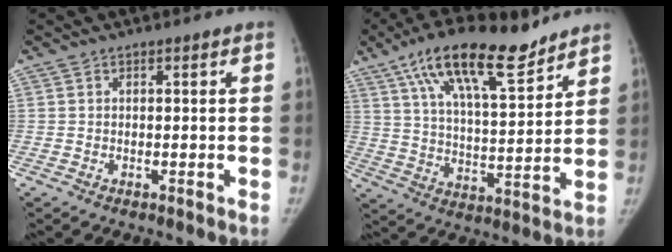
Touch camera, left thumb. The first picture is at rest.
{"total": 18.7, "force": [12.8, 6.0, 12.3], "torque": [-0.190, -0.046, 0.221]}